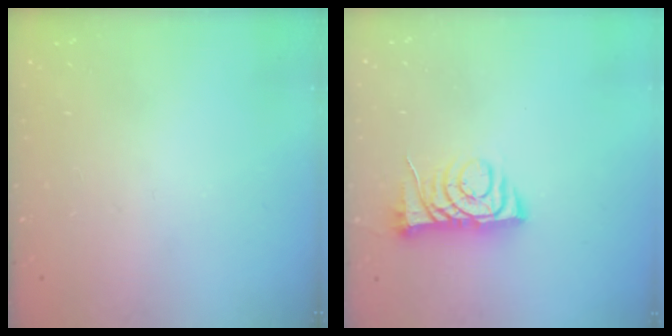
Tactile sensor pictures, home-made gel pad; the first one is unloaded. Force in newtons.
{"total": 7.6, "press": 7.5, "slide": 1.0}